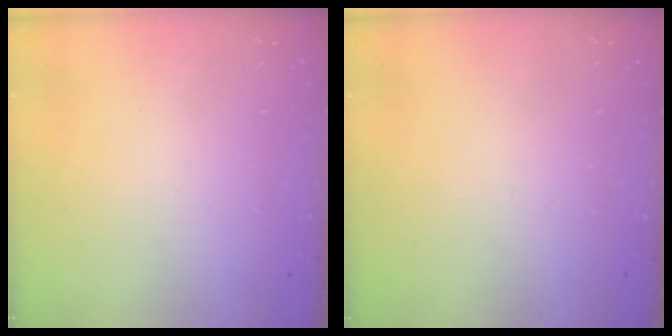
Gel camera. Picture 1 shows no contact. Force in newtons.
{"total": 0.0}